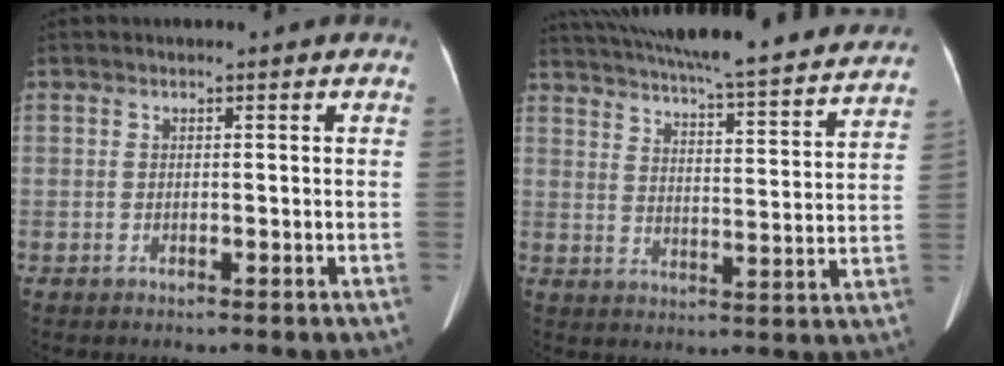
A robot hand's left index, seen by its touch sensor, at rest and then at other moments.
{"total": 28.4, "force": [25.5, 3.1, 12.1], "torque": [-0.203, -0.023, 0.328]}